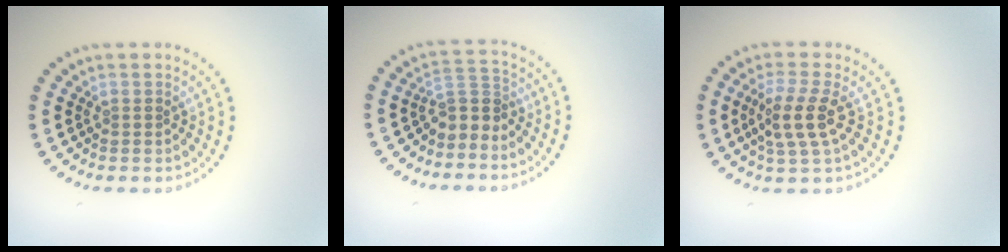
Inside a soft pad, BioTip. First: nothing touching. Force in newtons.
{"total": 2.6, "press": 2.0, "slide": 1.7}
{"total": 3.5, "press": 3.1, "slide": 1.7}